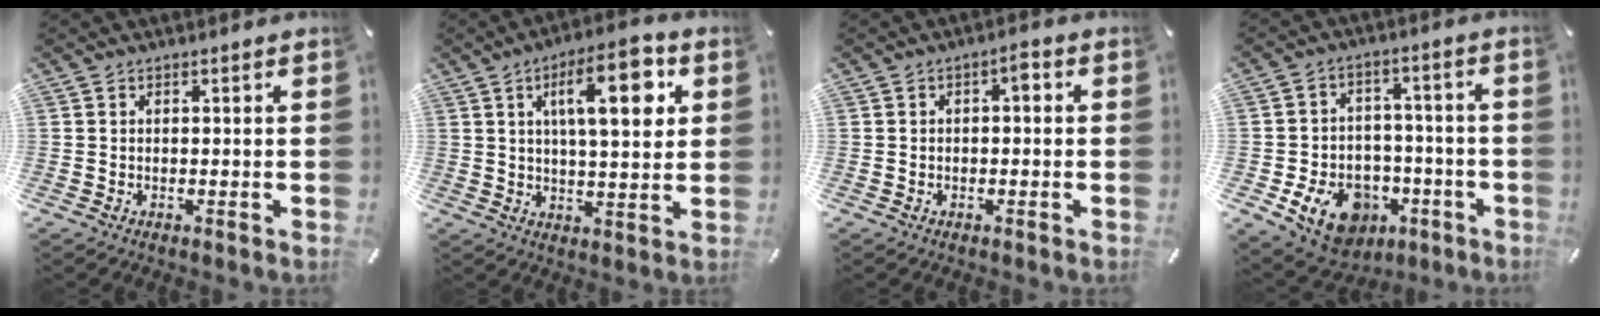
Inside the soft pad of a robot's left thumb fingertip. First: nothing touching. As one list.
[{"total": 15.1, "force": [5.3, 5.4, 13.1], "torque": [-0.197, -0.008, 0.078]}, {"total": 2.8, "force": [-0.3, 1.4, 2.4], "torque": [-0.038, 0.010, -0.012]}, {"total": 13.3, "force": [-5.7, 10.0, 6.6], "torque": [-0.095, 0.039, -0.088]}]